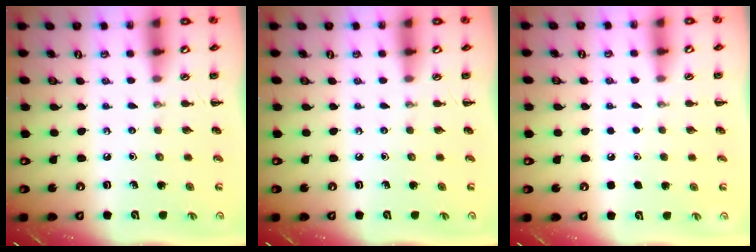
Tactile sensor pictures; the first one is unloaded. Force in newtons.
{"total": 0.0}
{"total": 1.7, "press": 1.7, "slide": 0.1}